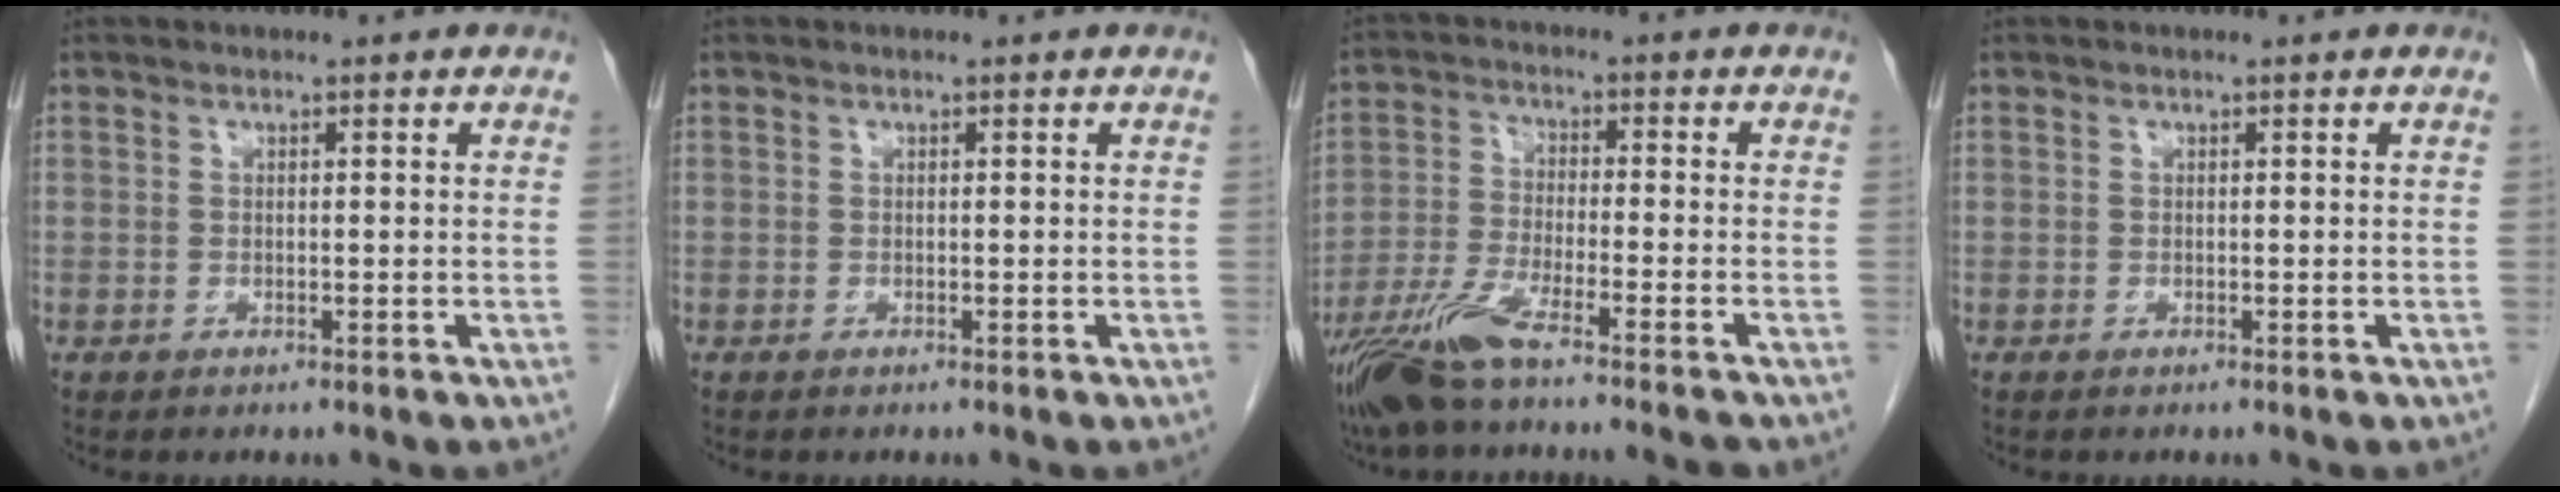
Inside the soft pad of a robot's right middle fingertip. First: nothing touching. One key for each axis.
{"total": 0.0}
{"total": 10.8, "fx": -8.3, "fy": -0.3, "fz": 6.8, "tx": -0.127, "ty": -0.030, "tz": -0.148}
{"total": 0.0}